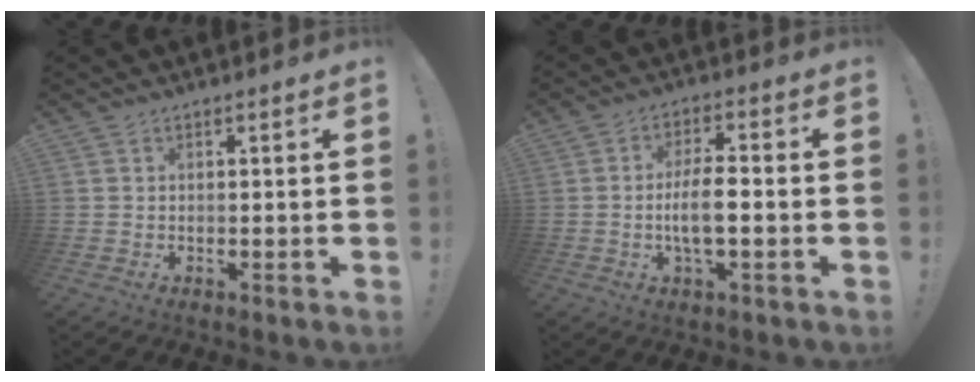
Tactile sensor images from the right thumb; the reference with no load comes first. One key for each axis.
{"total": 8.3, "fx": -1.8, "fy": 2.5, "fz": 7.7, "tx": -0.156, "ty": 0.006, "tz": -0.034}